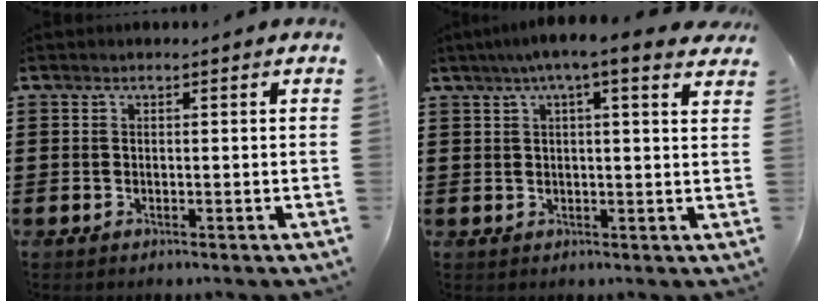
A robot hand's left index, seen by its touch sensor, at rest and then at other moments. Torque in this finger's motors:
{"motor_torque": [2.14, 0.00, 0.19, -0.12]}